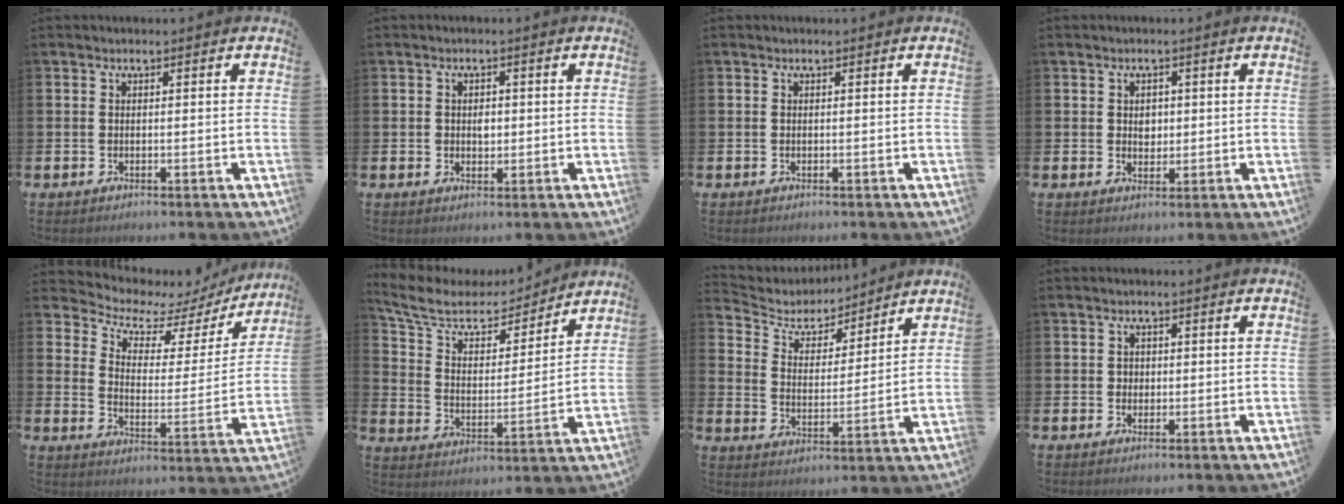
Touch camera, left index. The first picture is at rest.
{"total": 1.8, "force": [0.3, 1.4, 0.9], "torque": [0.003, -0.001, -0.001]}
{"total": 0.0}
{"total": 1.9, "force": [0.7, 1.5, 0.9], "torque": [0.003, 0.000, 0.008]}
{"total": 6.0, "force": [5.0, 2.8, 1.7], "torque": [-0.055, -0.041, 0.078]}
{"total": 8.3, "force": [7.1, 3.6, 2.6], "torque": [-0.090, -0.046, 0.120]}
{"total": 5.5, "force": [5.1, 1.9, 0.8], "torque": [-0.046, -0.036, 0.083]}
{"total": 1.2, "force": [0.4, 1.1, 0.2], "torque": [0.008, 0.002, 0.003]}